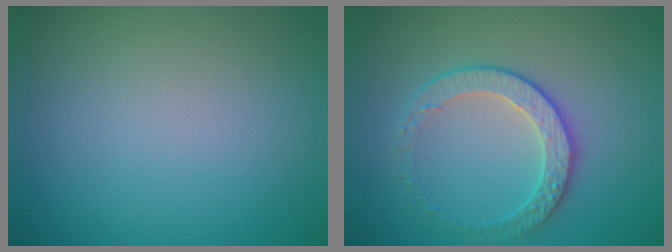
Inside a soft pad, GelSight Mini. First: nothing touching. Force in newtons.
{"total": 2.8, "press": 2.4, "slide": 1.4}